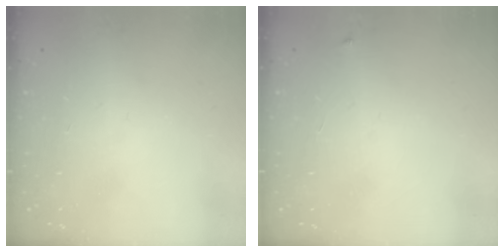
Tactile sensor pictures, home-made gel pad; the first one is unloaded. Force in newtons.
{"total": 2.5, "press": 2.4, "slide": 0.4}